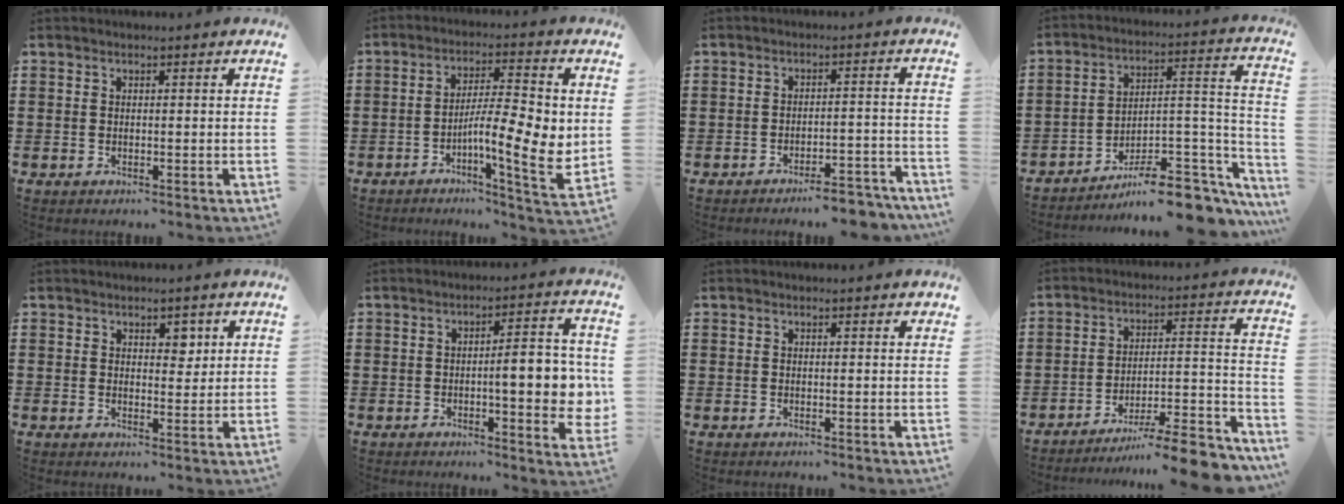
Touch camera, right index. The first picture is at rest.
{"total": 10.1, "force": [-0.7, 2.4, 9.8], "torque": [-0.165, -0.013, -0.017]}
{"total": 4.8, "force": [-4.6, 0.2, 1.3], "torque": [-0.019, -0.001, -0.090]}
{"total": 10.9, "force": [-8.5, 3.4, 6.0], "torque": [-0.078, 0.038, -0.150]}
{"total": 2.8, "force": [1.7, 1.8, 1.5], "torque": [-0.019, 0.002, 0.026]}
{"total": 8.2, "force": [-0.7, 2.3, 7.9], "torque": [-0.102, -0.005, -0.018]}
{"total": 0.0}
{"total": 8.4, "force": [-7.5, 0.3, 3.8], "torque": [-0.048, 0.008, -0.147]}